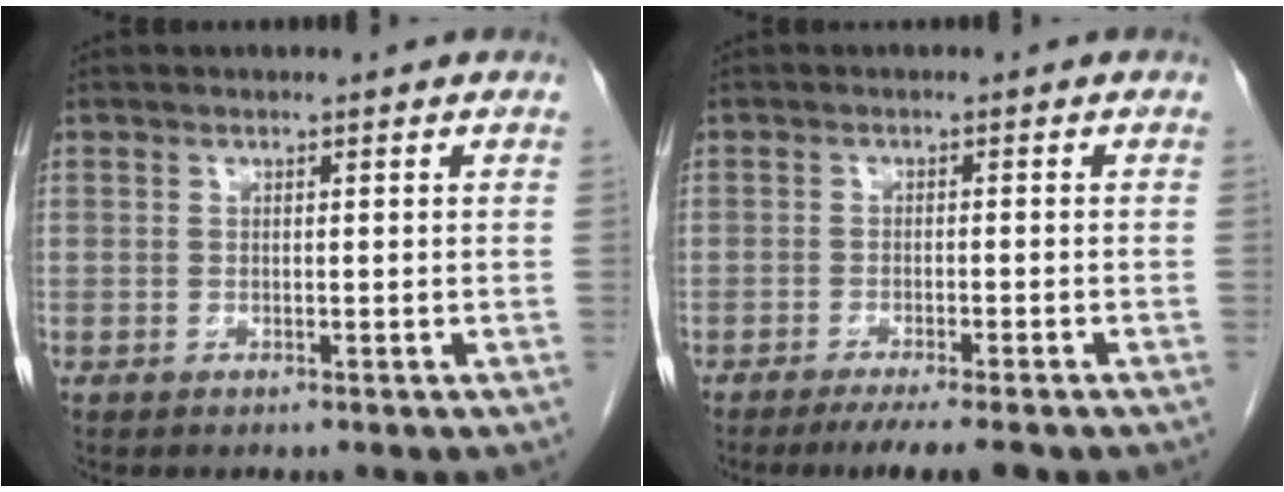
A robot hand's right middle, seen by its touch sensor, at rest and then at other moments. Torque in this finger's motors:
{"motor_torque": [0.45, -0.37, 0.07, 0.02]}